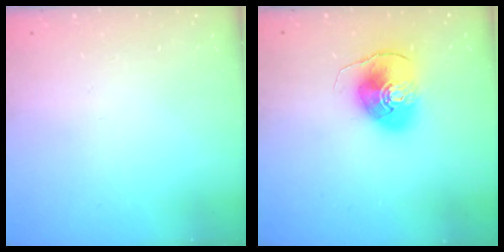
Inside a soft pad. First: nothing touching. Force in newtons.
{"total": 10.3, "press": 10.2, "slide": 1.5}